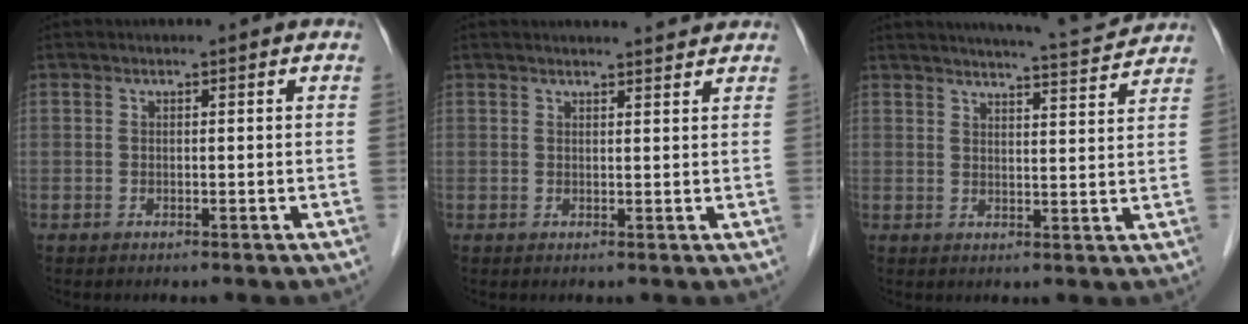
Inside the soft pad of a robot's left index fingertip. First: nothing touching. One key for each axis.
{"total": 3.9, "fx": 3.8, "fy": 0.3, "fz": 0.8, "tx": -0.016, "ty": 0.009, "tz": 0.044}
{"total": 10.1, "fx": 9.7, "fy": -0.1, "fz": 2.8, "tx": -0.047, "ty": 0.002, "tz": 0.122}